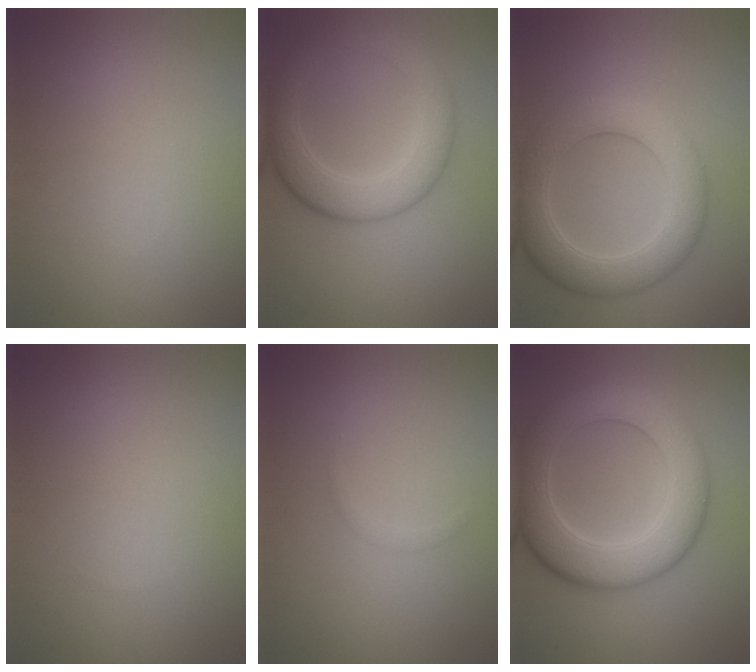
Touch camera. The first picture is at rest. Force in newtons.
{"total": 5.7, "press": 5.7, "slide": 0.1}
{"total": 6.5, "press": 6.5, "slide": 0.3}
{"total": 0.0}
{"total": 0.6, "press": 0.6, "slide": 0.1}
{"total": 8.9, "press": 8.9, "slide": 0.2}